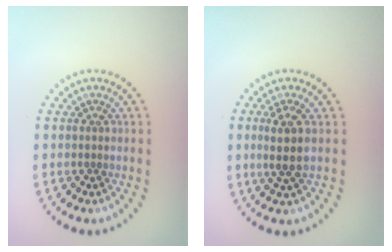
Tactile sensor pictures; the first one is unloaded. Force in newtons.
{"total": 2.5, "press": 2.1, "slide": 1.3}